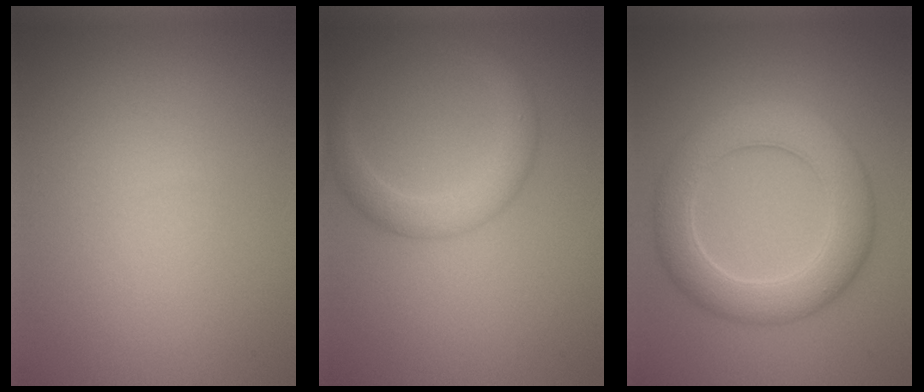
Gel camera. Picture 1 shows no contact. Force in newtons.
{"total": 3.5, "press": 3.5, "slide": 0.0}
{"total": 6.4, "press": 6.4, "slide": 0.4}